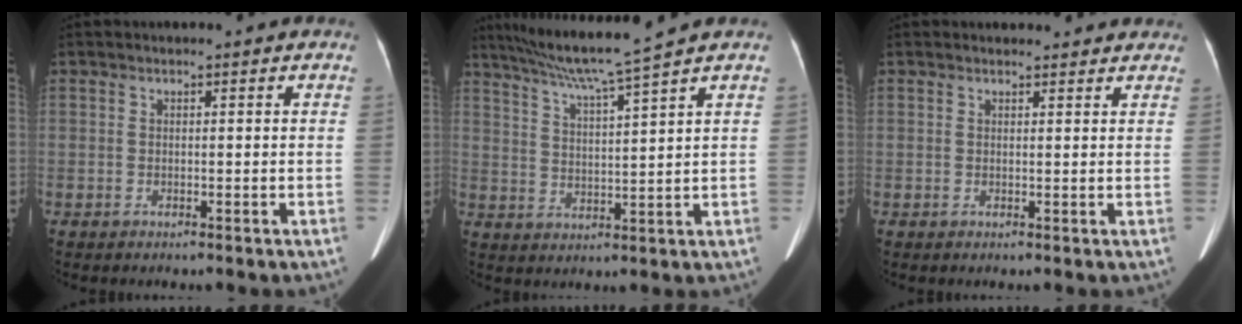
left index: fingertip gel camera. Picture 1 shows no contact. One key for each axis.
{"total": 9.8, "fx": 8.1, "fy": -2.5, "fz": 4.9, "tx": -0.088, "ty": -0.001, "tz": 0.142}
{"total": 5.1, "fx": 4.8, "fy": 1.5, "fz": 1.0, "tx": -0.004, "ty": 0.014, "tz": 0.046}